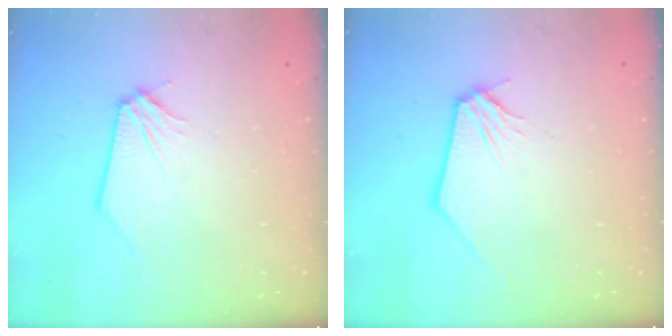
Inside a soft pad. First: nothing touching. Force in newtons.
{"total": 0.0}